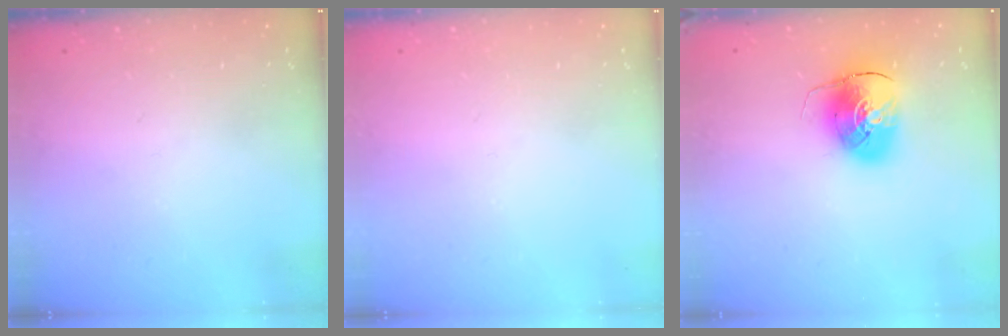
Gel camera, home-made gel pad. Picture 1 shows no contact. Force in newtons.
{"total": 0.0}
{"total": 10.4, "press": 10.3, "slide": 1.8}